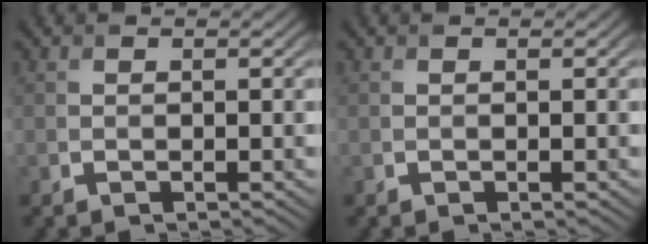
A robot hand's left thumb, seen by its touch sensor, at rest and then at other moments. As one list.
[{"total": 0.0}]